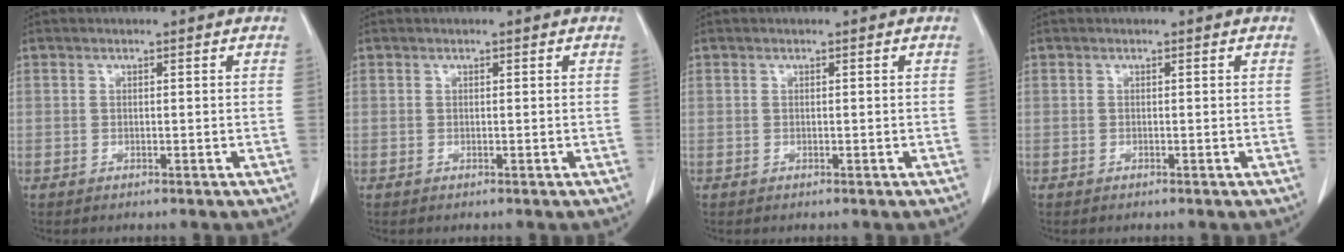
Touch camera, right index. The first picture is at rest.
{"total": 0.0}
{"total": 0.0}
{"total": 0.0}